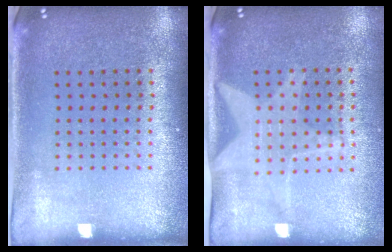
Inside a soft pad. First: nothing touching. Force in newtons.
{"total": 1.9, "press": 1.6, "slide": 1.1}